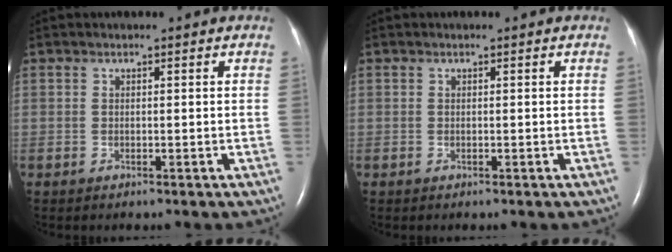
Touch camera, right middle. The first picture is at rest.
{"total": 0.0}